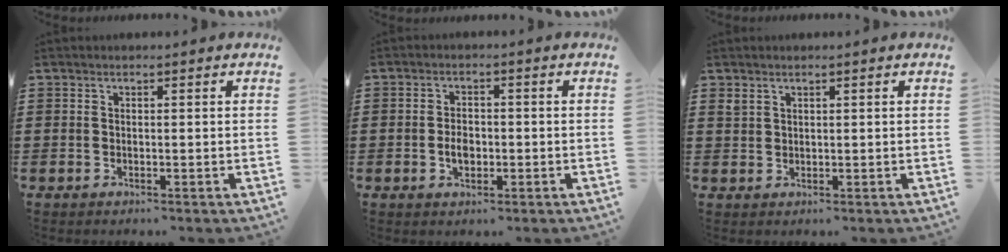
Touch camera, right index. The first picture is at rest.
{"total": 2.8, "force": [-0.6, 1.8, 2.1], "torque": [-0.033, 0.000, -0.014]}
{"total": 1.6, "force": [1.2, 1.0, 0.4], "torque": [-0.011, 0.002, 0.024]}